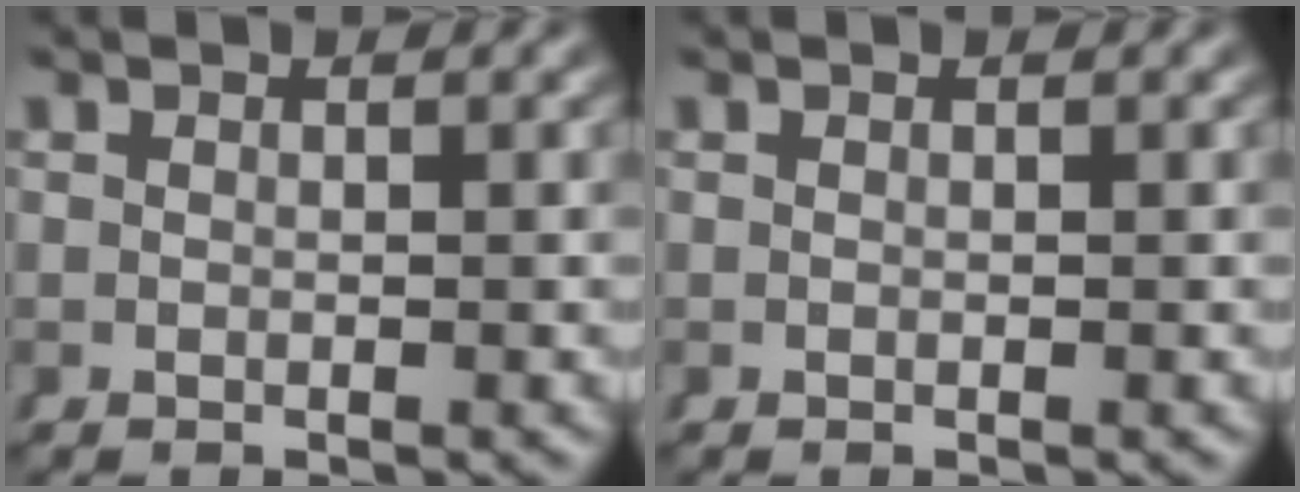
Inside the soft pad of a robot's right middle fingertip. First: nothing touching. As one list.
[{"total": 0.0}]